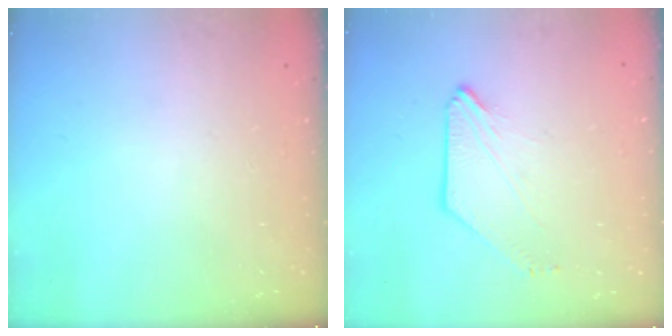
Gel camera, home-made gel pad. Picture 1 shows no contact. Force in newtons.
{"total": 3.0, "press": 2.9, "slide": 0.5}